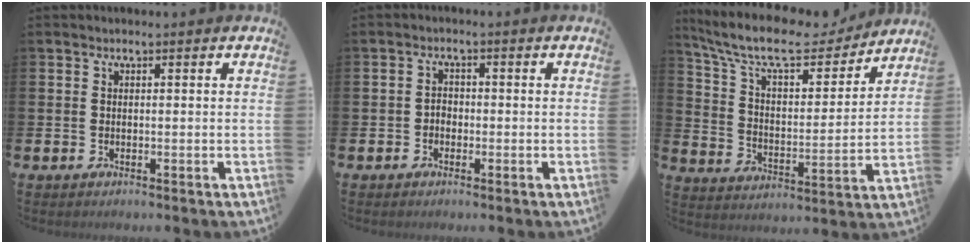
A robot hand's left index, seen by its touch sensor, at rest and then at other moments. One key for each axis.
{"total": 1.5, "fx": -0.7, "fy": 1.2, "fz": 0.5, "tx": -0.010, "ty": 0.004, "tz": -0.017}
{"total": 11.2, "fx": 9.6, "fy": 3.2, "fz": 4.6, "tx": -0.122, "ty": -0.059, "tz": 0.164}